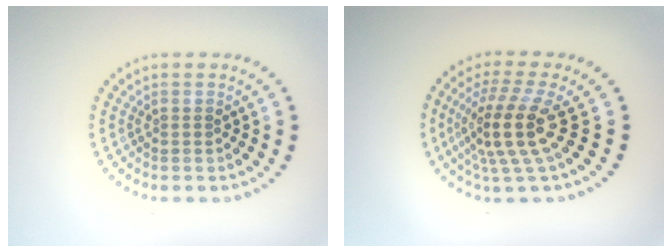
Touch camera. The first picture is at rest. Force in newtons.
{"total": 4.9, "press": 3.6, "slide": 3.3}